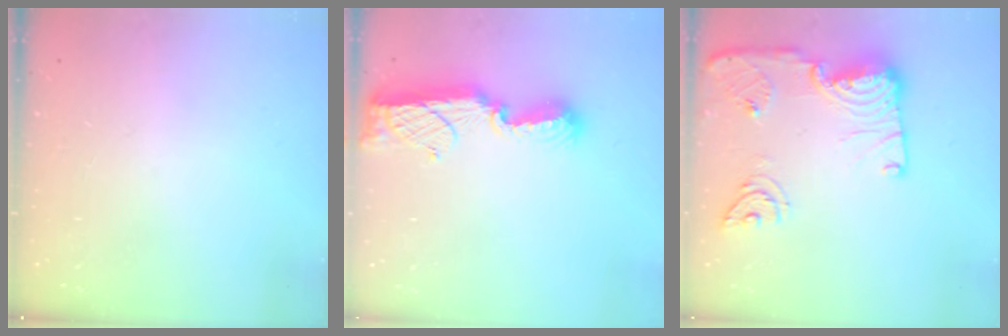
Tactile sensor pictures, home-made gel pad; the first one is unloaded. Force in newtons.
{"total": 11.3, "press": 11.3, "slide": 0.8}
{"total": 18.3, "press": 18.2, "slide": 2.0}